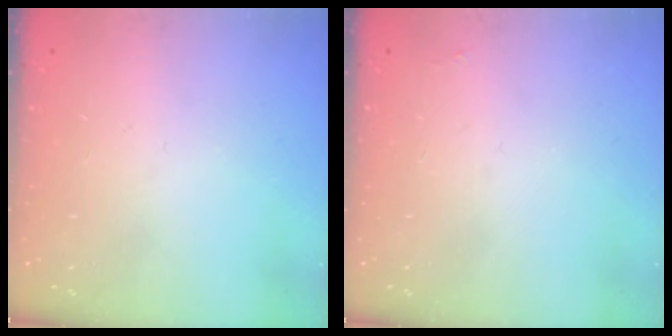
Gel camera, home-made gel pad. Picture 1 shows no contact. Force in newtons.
{"total": 1.9, "press": 1.9, "slide": 0.3}